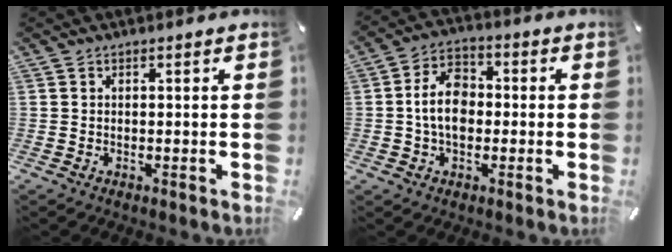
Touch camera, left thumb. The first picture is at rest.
{"total": 9.1, "force": [-0.7, 6.3, 6.6], "torque": [-0.123, 0.009, -0.015]}